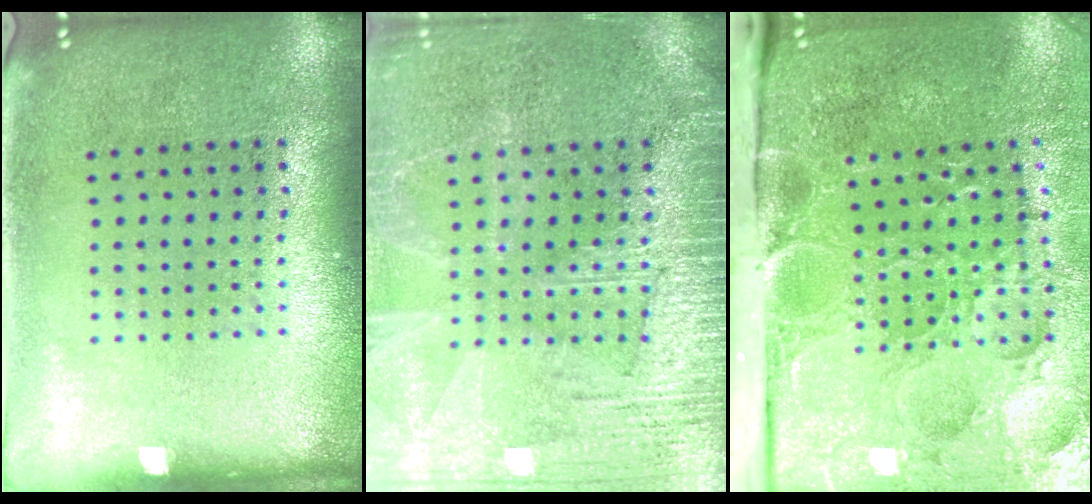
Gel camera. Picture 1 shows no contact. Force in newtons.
{"total": 4.7, "press": 4.7, "slide": 0.7}
{"total": 5.3, "press": 4.0, "slide": 3.4}